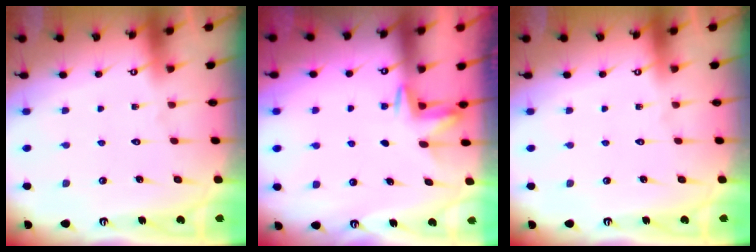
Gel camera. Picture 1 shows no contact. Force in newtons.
{"total": 2.7, "press": 2.7, "slide": 0.4}
{"total": 0.0}